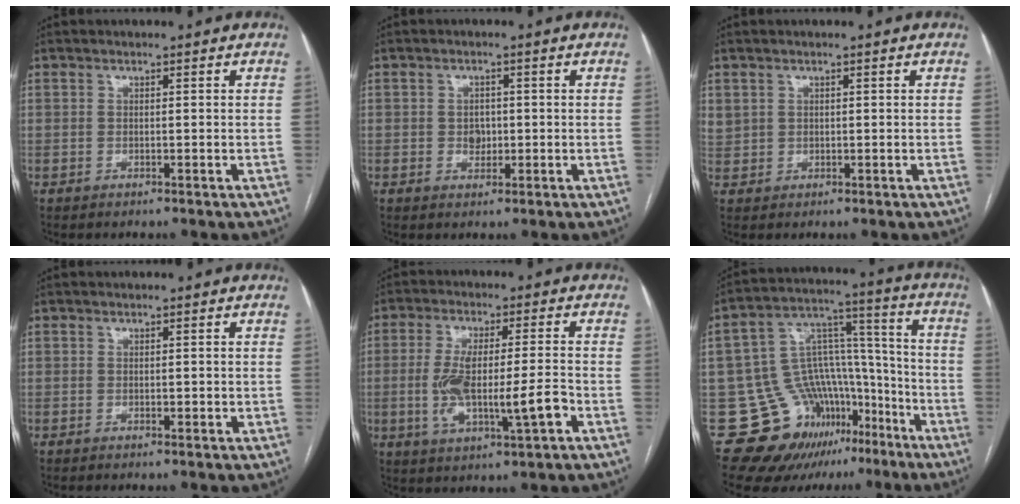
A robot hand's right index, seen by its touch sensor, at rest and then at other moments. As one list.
[{"total": 2.4, "force": [-0.1, 1.9, 1.4], "torque": [-0.018, 0.003, 0.001]}, {"total": 2.3, "force": [1.1, 1.9, 0.4], "torque": [-0.001, 0.009, 0.024]}, {"total": 1.1, "force": [0.0, 0.6, 0.9], "torque": [-0.012, 0.000, 0.001]}, {"total": 11.4, "force": [-2.5, 2.2, 10.8], "torque": [-0.205, 0.004, -0.035]}, {"total": 19.6, "force": [-11.4, 14.1, 7.5], "torque": [-0.119, 0.105, -0.161]}]